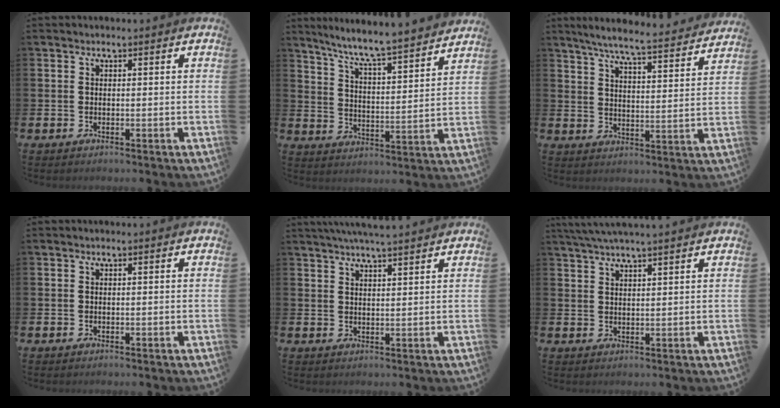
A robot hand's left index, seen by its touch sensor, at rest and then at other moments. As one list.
[{"total": 7.7, "force": [7.3, -0.2, 2.5], "torque": [-0.082, -0.058, 0.124]}, {"total": 7.0, "force": [6.5, 0.1, 2.5], "torque": [-0.068, -0.045, 0.110]}, {"total": 0.0}, {"total": 4.3, "force": [4.1, -0.2, 1.4], "torque": [-0.028, -0.012, 0.072]}, {"total": 3.7, "force": [3.5, -0.1, 1.3], "torque": [-0.042, -0.002, 0.066]}]